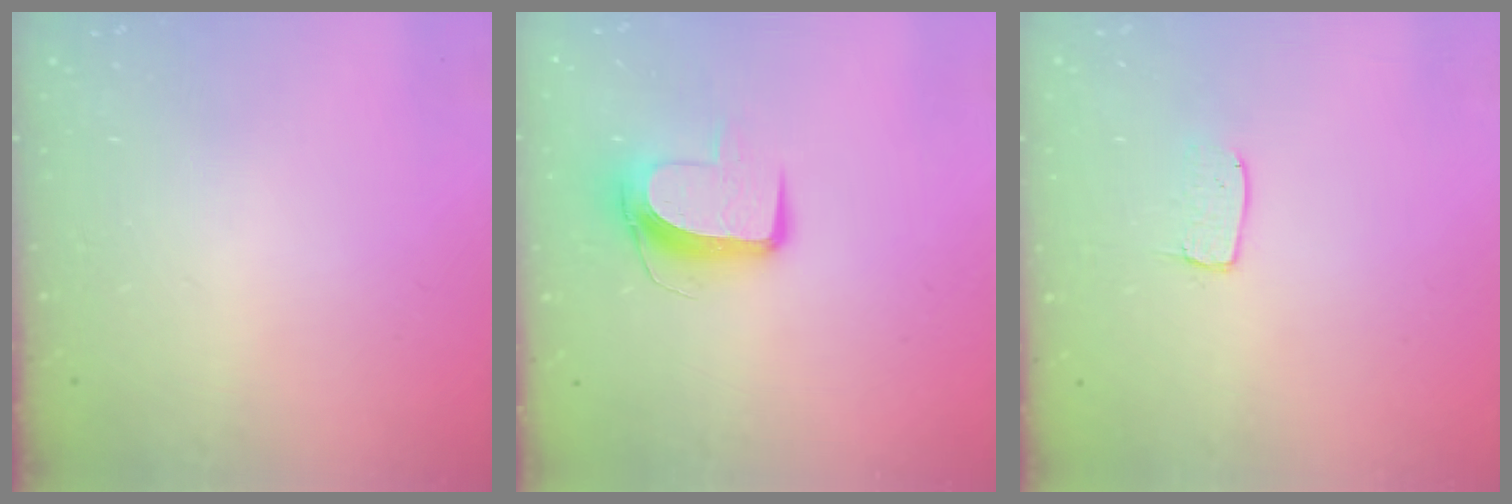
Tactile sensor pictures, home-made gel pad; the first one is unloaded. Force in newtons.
{"total": 9.9, "press": 9.9, "slide": 0.6}
{"total": 3.8, "press": 3.8, "slide": 0.3}